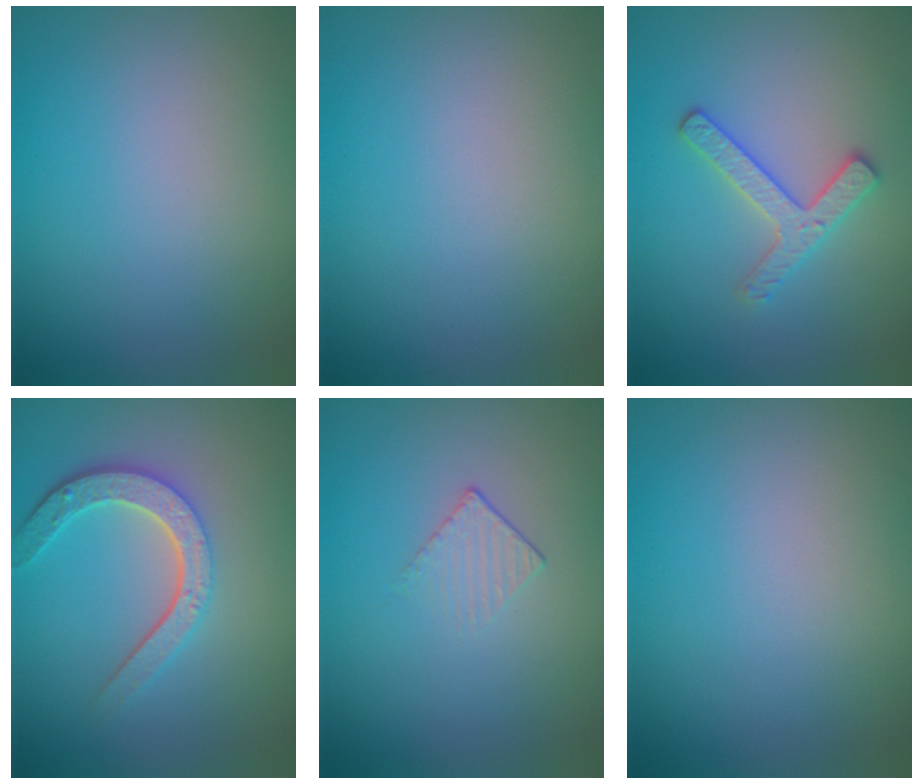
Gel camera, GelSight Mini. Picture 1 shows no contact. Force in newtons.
{"total": 0.0}
{"total": 2.5, "press": 2.5, "slide": 0.4}
{"total": 4.3, "press": 3.3, "slide": 2.7}
{"total": 1.2, "press": 0.5, "slide": 1.1}
{"total": 0.0}